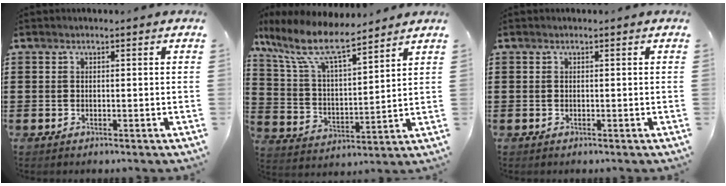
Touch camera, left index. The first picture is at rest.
{"total": 10.3, "force": [8.1, 2.1, 6.0], "torque": [-0.148, -0.036, 0.139]}
{"total": 0.0}